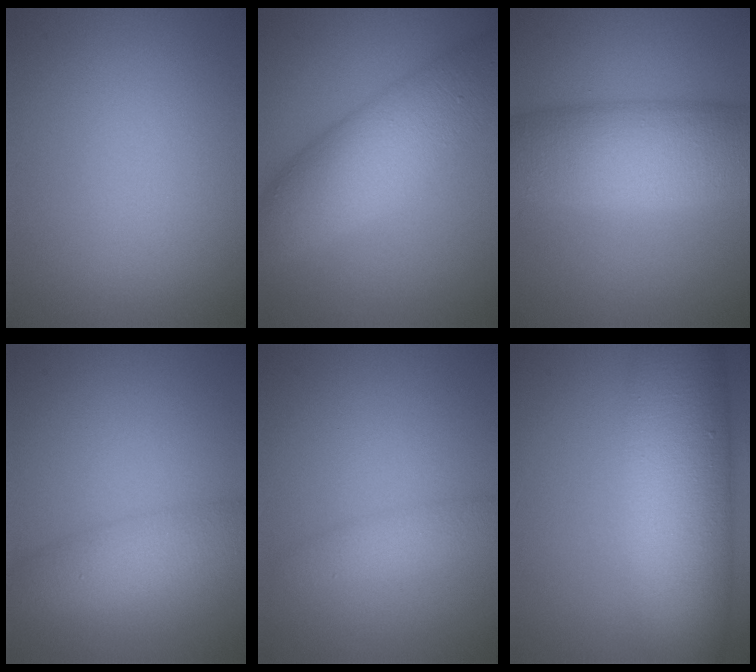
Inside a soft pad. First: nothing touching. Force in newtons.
{"total": 8.6, "press": 8.6, "slide": 0.2}
{"total": 9.7, "press": 9.7, "slide": 0.1}
{"total": 4.5, "press": 4.5, "slide": 0.2}
{"total": 2.2, "press": 2.2, "slide": 0.0}
{"total": 12.9, "press": 12.9, "slide": 0.5}